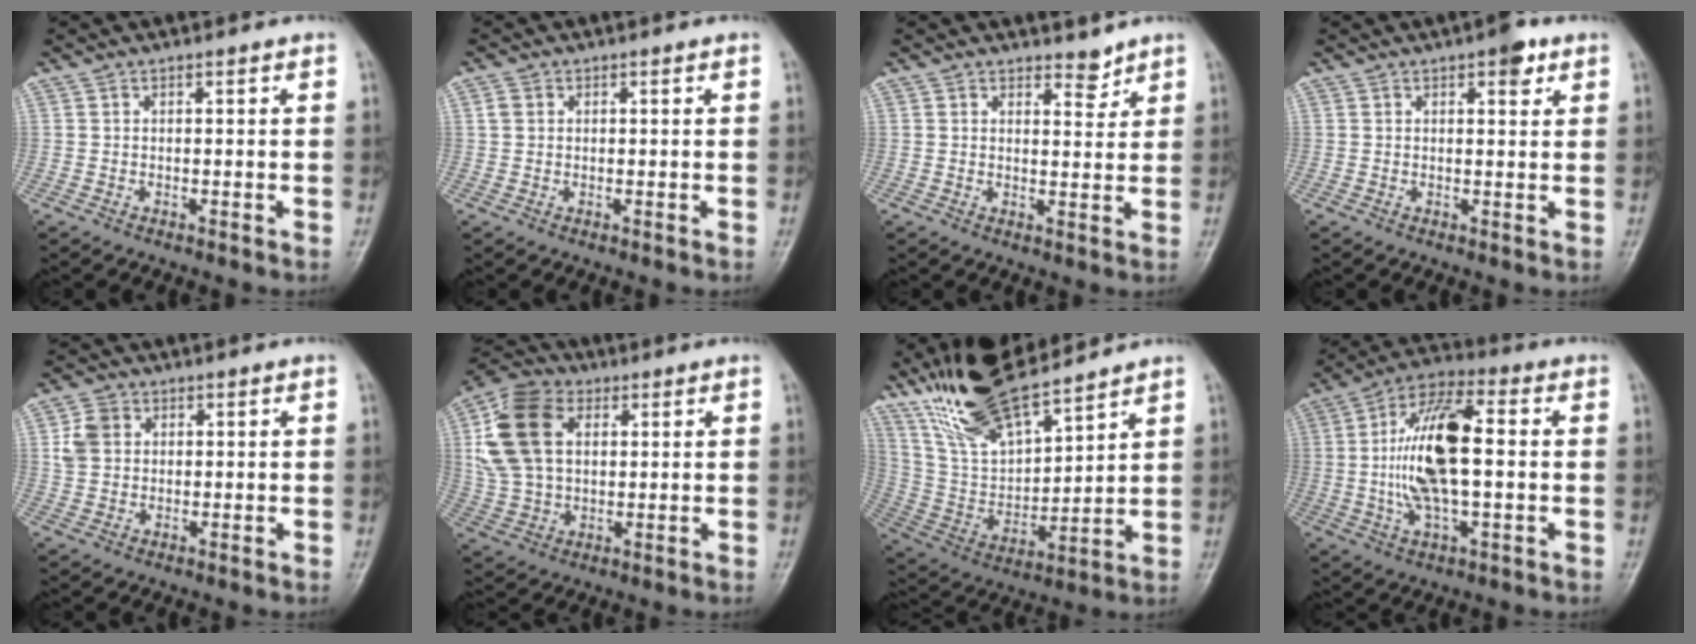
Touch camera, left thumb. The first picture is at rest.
{"total": 1.8, "force": [0.5, 1.5, 0.8], "torque": [-0.014, 0.004, 0.010]}
{"total": 2.9, "force": [2.5, 1.2, 0.8], "torque": [0.005, -0.022, 0.039]}
{"total": 3.8, "force": [2.1, 1.6, 2.7], "torque": [-0.023, -0.006, 0.024]}
{"total": 4.9, "force": [1.2, 4.1, 2.4], "torque": [-0.035, 0.004, 0.022]}
{"total": 15.4, "force": [3.9, 10.6, 10.4], "torque": [-0.196, 0.008, 0.073]}
{"total": 17.2, "force": [14.1, 4.9, 8.6], "torque": [-0.138, -0.065, 0.279]}
{"total": 16.3, "force": [0.4, 6.9, 14.8], "torque": [-0.287, 0.018, 0.003]}